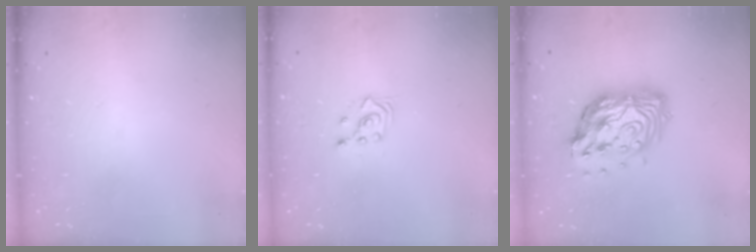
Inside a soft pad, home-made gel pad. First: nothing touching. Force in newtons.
{"total": 2.9, "press": 2.9, "slide": 0.2}
{"total": 16.0, "press": 16.0, "slide": 1.1}